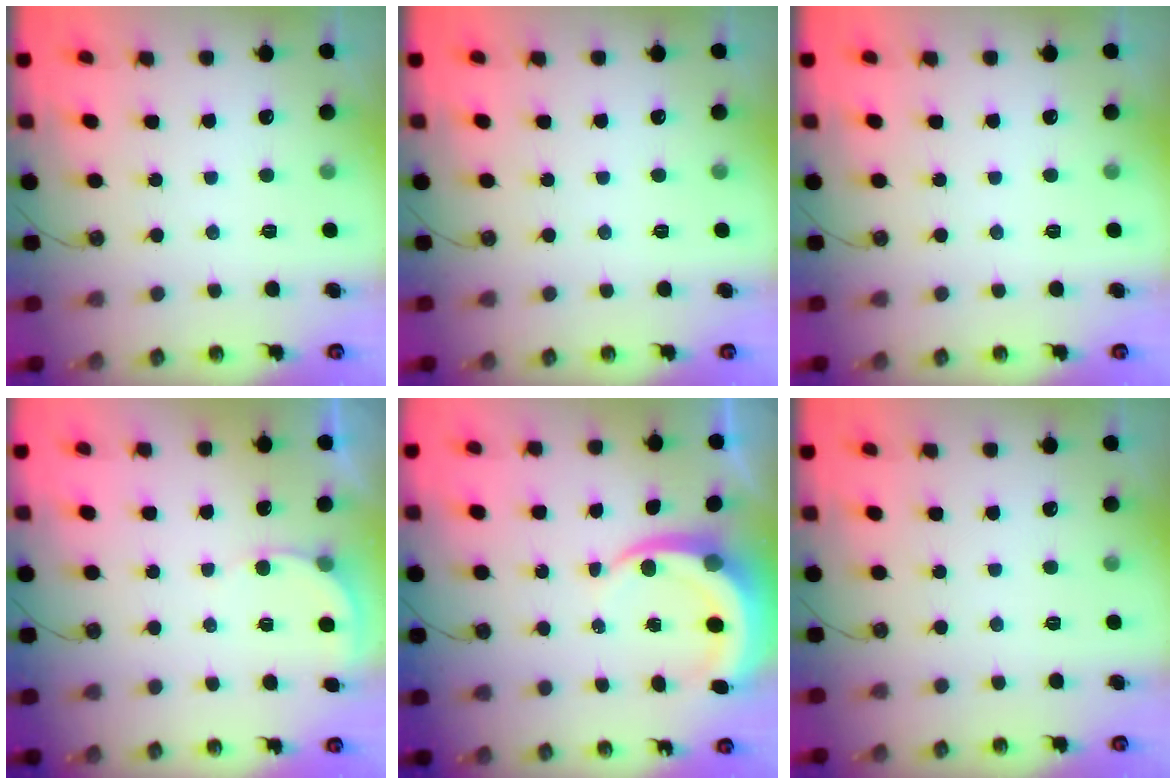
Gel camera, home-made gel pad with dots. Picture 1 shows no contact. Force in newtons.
{"total": 0.0}
{"total": 0.0}
{"total": 4.2, "press": 4.2, "slide": 0.2}
{"total": 6.1, "press": 6.1, "slide": 0.7}
{"total": 0.0}